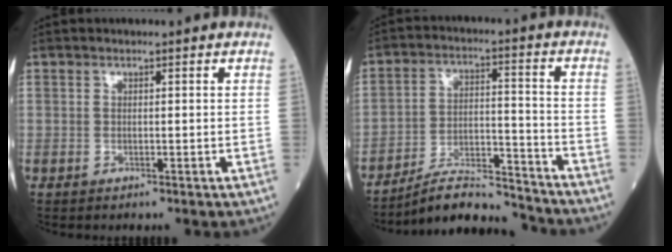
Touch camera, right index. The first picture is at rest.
{"total": 10.6, "force": [-10.3, 0.9, 2.3], "torque": [-0.038, 0.022, -0.179]}